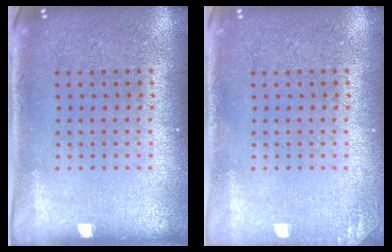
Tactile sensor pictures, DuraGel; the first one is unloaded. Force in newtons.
{"total": 1.0, "press": 1.0, "slide": 0.1}